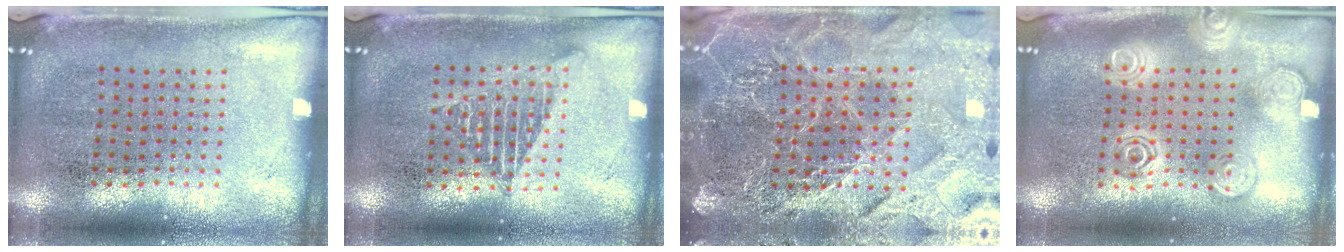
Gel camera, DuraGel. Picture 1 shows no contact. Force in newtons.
{"total": 1.2, "press": 1.1, "slide": 0.3}
{"total": 5.5, "press": 4.9, "slide": 2.6}
{"total": 1.8, "press": 1.8, "slide": 0.2}